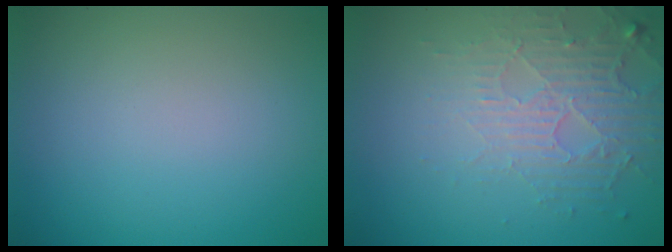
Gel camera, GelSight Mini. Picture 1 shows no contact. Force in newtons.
{"total": 5.2, "press": 3.3, "slide": 4.1}